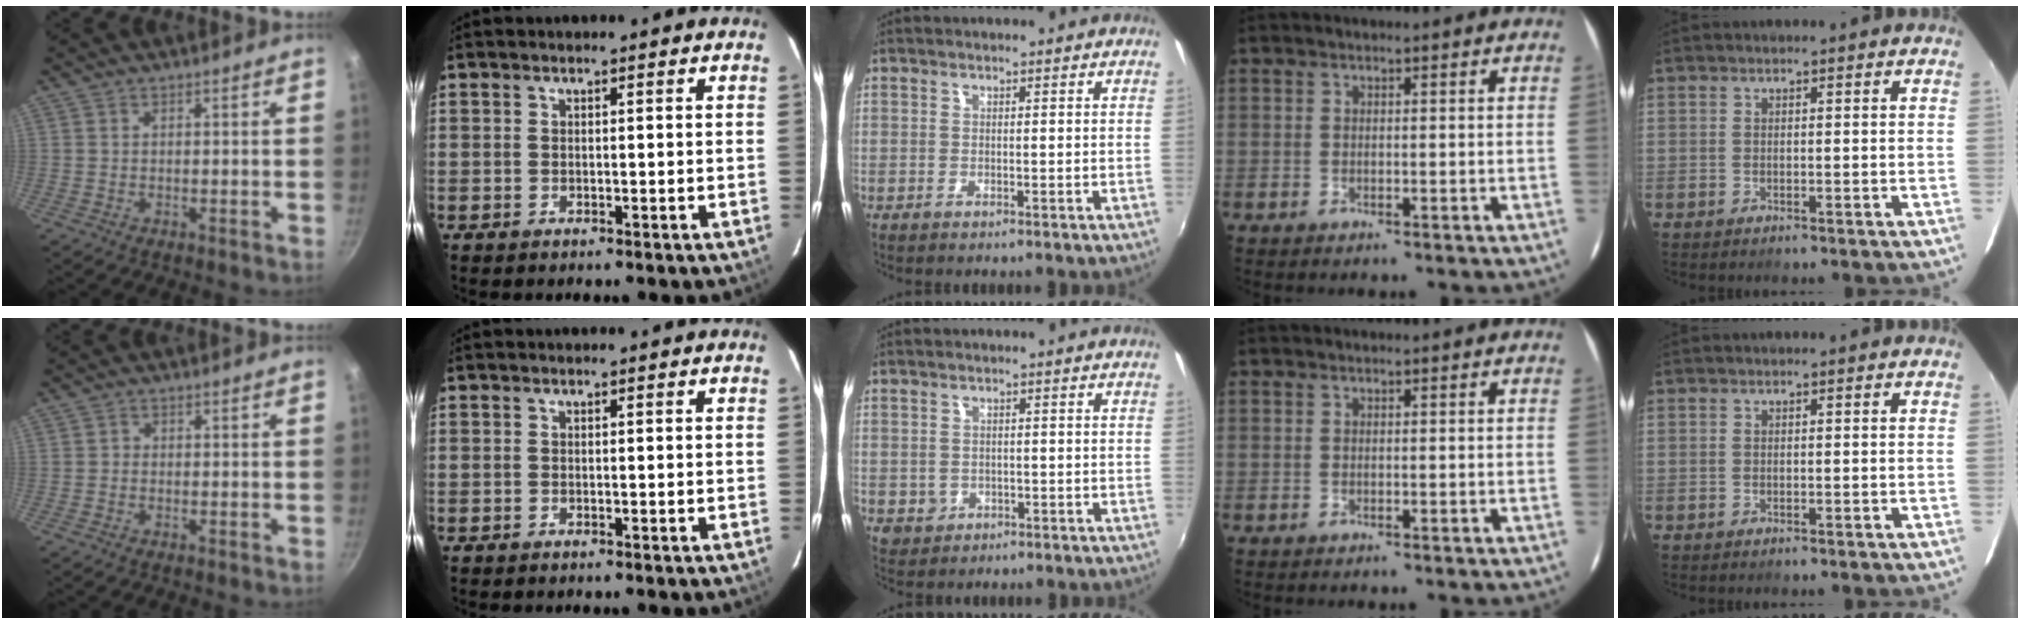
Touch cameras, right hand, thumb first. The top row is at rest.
{"thumb": {"total": 0.7, "force": [-0.2, 0.7, 0.1], "torque": [0.001, 0.003, -0.007]}, "middle": {"total": 3.1, "force": [-0.6, 2.9, 0.9], "torque": [-0.020, -0.002, -0.003]}}